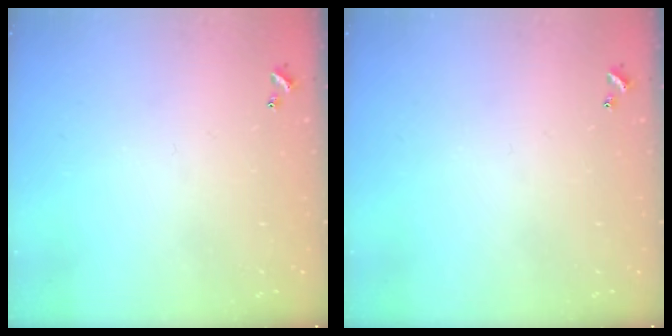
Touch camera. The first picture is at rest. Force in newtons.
{"total": 0.0}